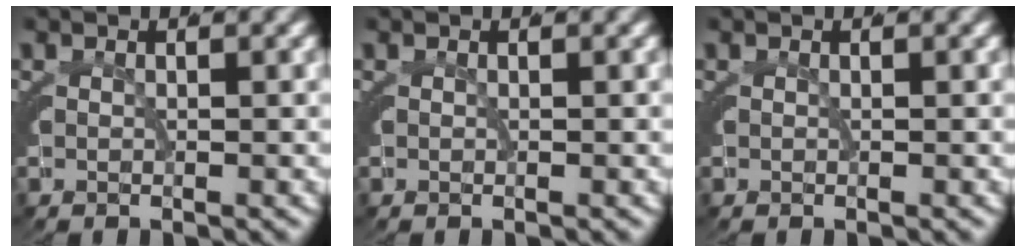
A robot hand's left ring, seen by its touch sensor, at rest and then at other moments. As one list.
[{"total": 0.0}, {"total": 0.0}]